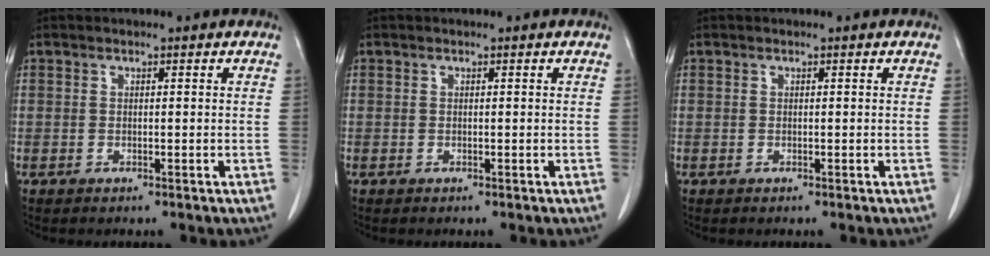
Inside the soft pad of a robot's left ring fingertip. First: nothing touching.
{"total": 0.0}
{"total": 0.0}